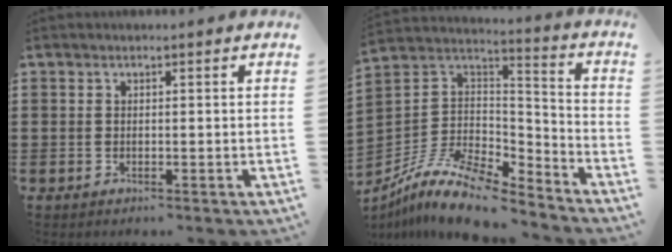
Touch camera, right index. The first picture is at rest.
{"total": 11.7, "force": [-9.4, 3.7, 5.9], "torque": [-0.128, 0.025, -0.186]}